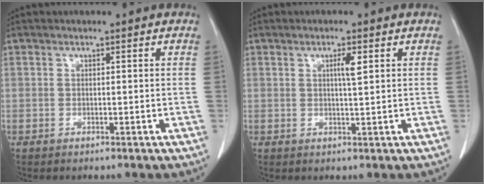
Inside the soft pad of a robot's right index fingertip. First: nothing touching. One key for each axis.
{"total": 2.3, "fx": 0.9, "fy": 0.0, "fz": 2.1, "tx": -0.039, "ty": -0.001, "tz": 0.014}